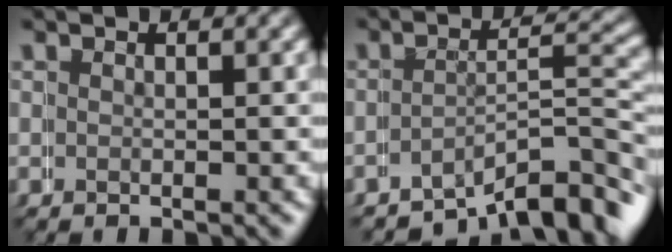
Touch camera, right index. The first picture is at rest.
{"total": 6.4, "force": [-4.8, 1.9, 3.8], "torque": [-0.043, -0.004, -0.069]}